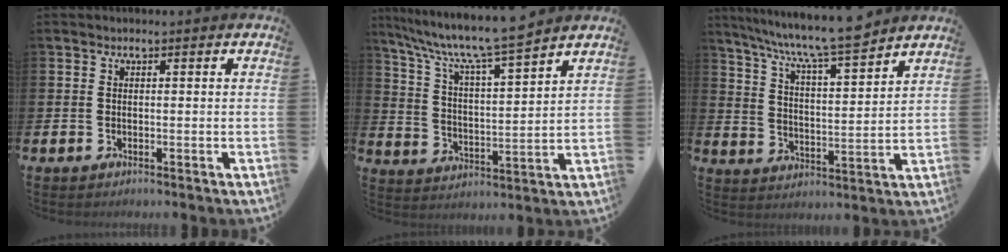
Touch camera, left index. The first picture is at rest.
{"total": 9.0, "force": [8.3, 0.4, 3.6], "torque": [-0.099, -0.056, 0.141]}
{"total": 9.2, "force": [8.6, 0.5, 3.3], "torque": [-0.093, -0.058, 0.149]}